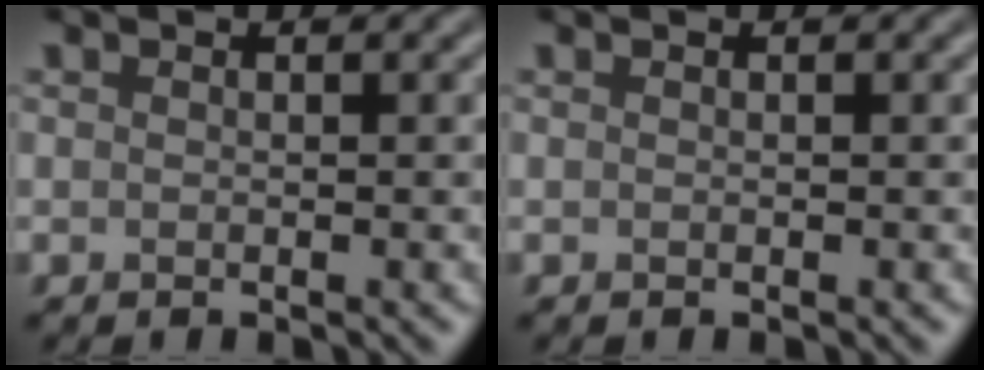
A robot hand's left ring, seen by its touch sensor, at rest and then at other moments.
{"total": 0.0}